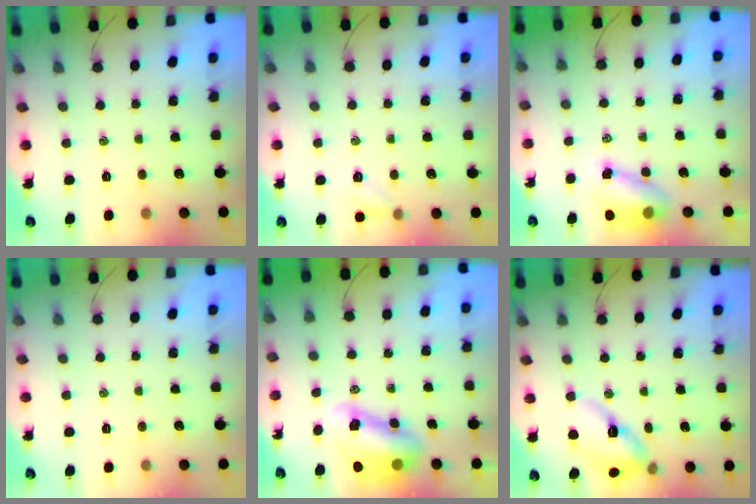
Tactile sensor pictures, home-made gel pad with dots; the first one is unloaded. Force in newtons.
{"total": 4.2, "press": 4.0, "slide": 1.3}
{"total": 6.8, "press": 6.7, "slide": 0.9}
{"total": 0.0}
{"total": 10.7, "press": 10.3, "slide": 2.9}
{"total": 15.0, "press": 14.8, "slide": 2.2}